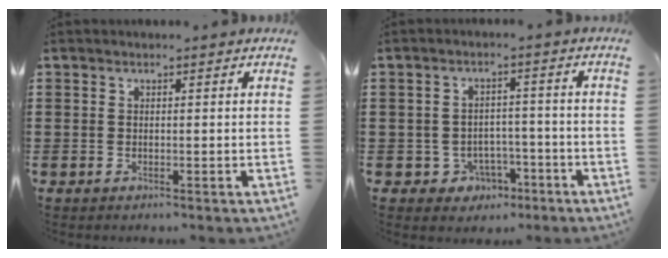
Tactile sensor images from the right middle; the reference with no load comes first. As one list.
[{"total": 3.5, "force": [-2.4, 2.5, 0.9], "torque": [-0.025, 0.007, -0.051]}]